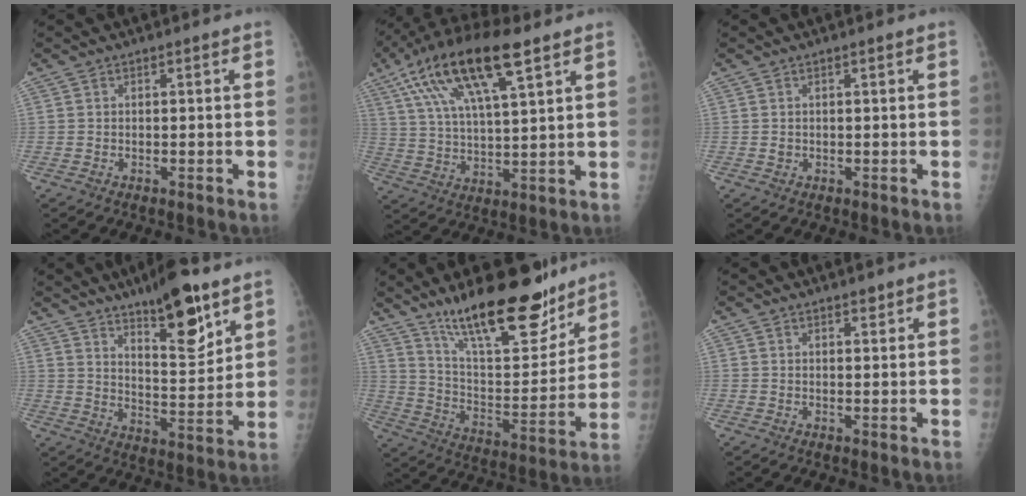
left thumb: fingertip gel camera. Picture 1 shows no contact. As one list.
[{"total": 18.0, "force": [9.3, 5.4, 14.4], "torque": [-0.267, -0.006, 0.171]}, {"total": 0.8, "force": [0.3, 0.6, 0.4], "torque": [0.000, 0.000, 0.006]}, {"total": 14.6, "force": [9.3, 4.4, 10.3], "torque": [-0.128, -0.064, 0.151]}, {"total": 23.0, "force": [17.0, 7.4, 13.7], "torque": [-0.173, -0.095, 0.279]}, {"total": 1.4, "force": [1.1, 0.5, 0.7], "torque": [-0.003, -0.007, 0.017]}]